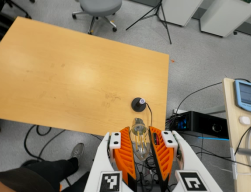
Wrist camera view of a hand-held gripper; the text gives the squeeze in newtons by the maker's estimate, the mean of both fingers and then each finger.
{"total": 12.7, "left": 13.3, "right": 12.0}